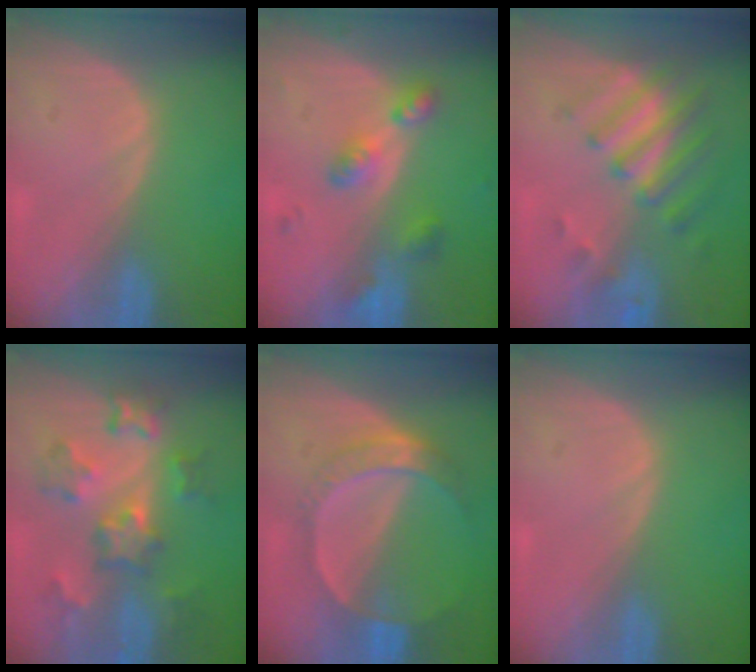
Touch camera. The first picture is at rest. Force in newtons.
{"total": 5.3, "press": 5.2, "slide": 0.9}
{"total": 7.9, "press": 7.1, "slide": 3.6}
{"total": 8.3, "press": 7.9, "slide": 2.5}
{"total": 7.2, "press": 6.3, "slide": 3.5}
{"total": 0.0}